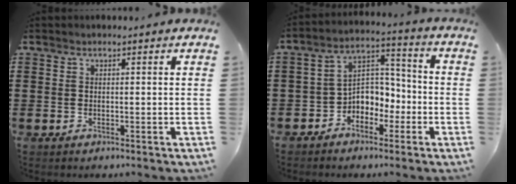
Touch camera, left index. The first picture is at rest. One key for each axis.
{"total": 5.0, "fx": -2.7, "fy": 4.1, "fz": 1.2, "tx": -0.033, "ty": 0.008, "tz": -0.057}